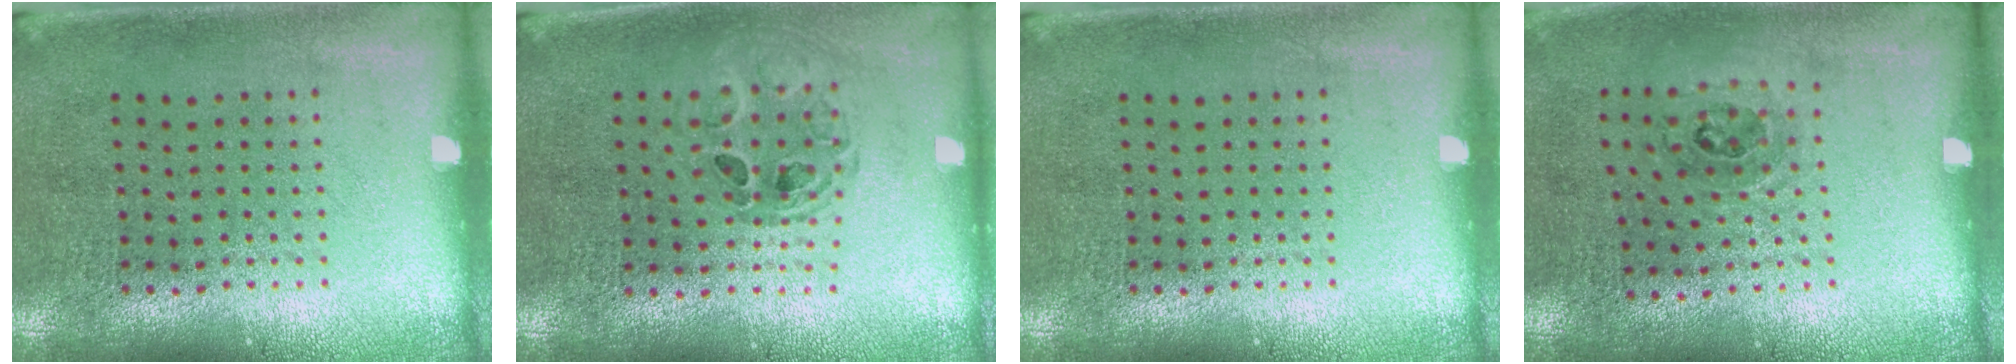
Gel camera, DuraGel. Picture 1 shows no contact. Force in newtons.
{"total": 0.8, "press": 0.8, "slide": 0.0}
{"total": 0.0}
{"total": 1.1, "press": 0.7, "slide": 0.9}